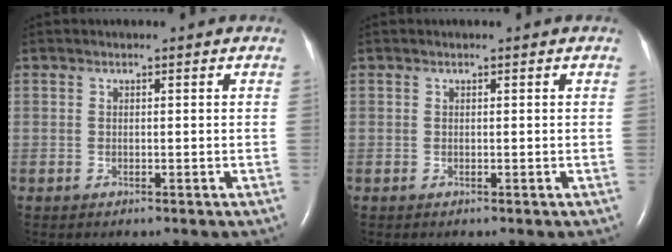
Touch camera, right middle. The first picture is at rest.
{"total": 0.0}